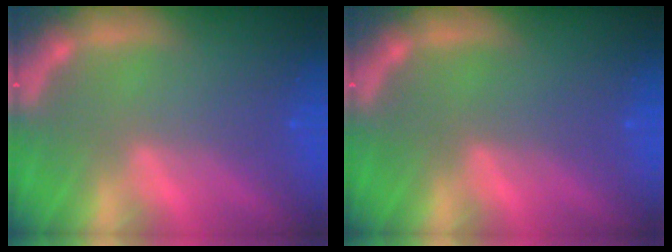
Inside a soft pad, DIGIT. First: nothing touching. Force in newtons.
{"total": 0.0}